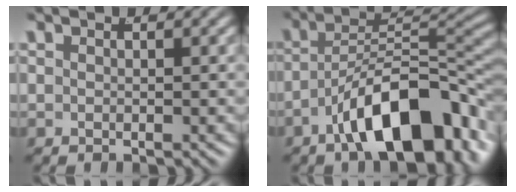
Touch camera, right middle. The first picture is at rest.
{"total": 11.6, "force": [-5.4, 5.0, 8.9], "torque": [-0.119, -0.020, -0.075]}